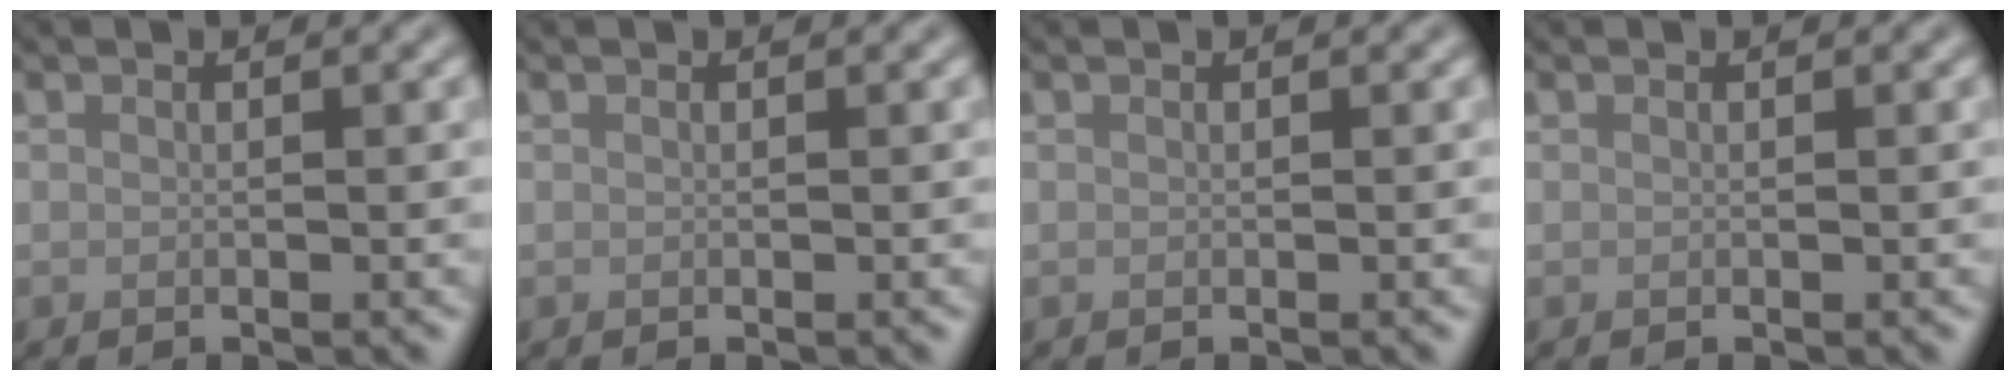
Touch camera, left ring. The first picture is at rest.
{"total": 0.0}
{"total": 0.0}
{"total": 0.0}